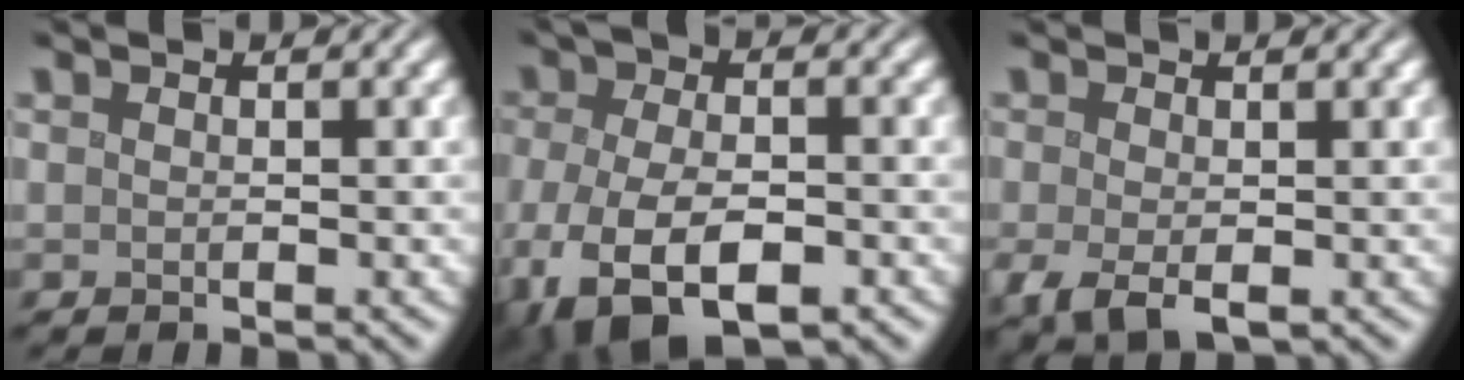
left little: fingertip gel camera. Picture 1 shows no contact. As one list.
[{"total": 9.4, "force": [-4.5, 4.6, 6.8], "torque": [-0.147, -0.019, -0.072]}, {"total": 2.4, "force": [-0.7, 0.7, 2.2], "torque": [-0.047, -0.004, -0.009]}]